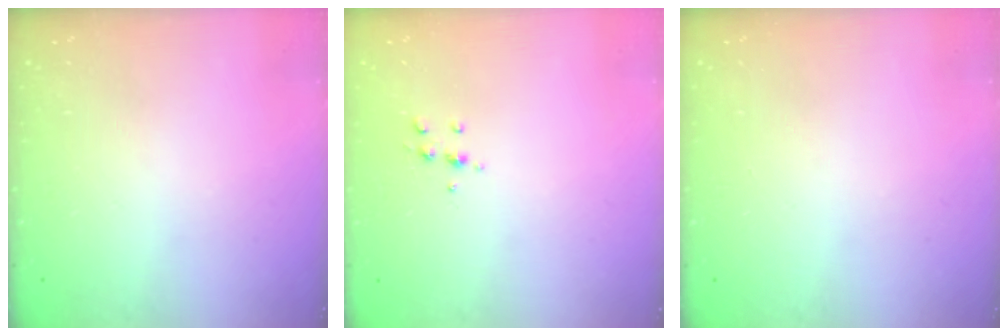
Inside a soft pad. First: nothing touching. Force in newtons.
{"total": 5.4, "press": 5.4, "slide": 0.5}
{"total": 0.0}